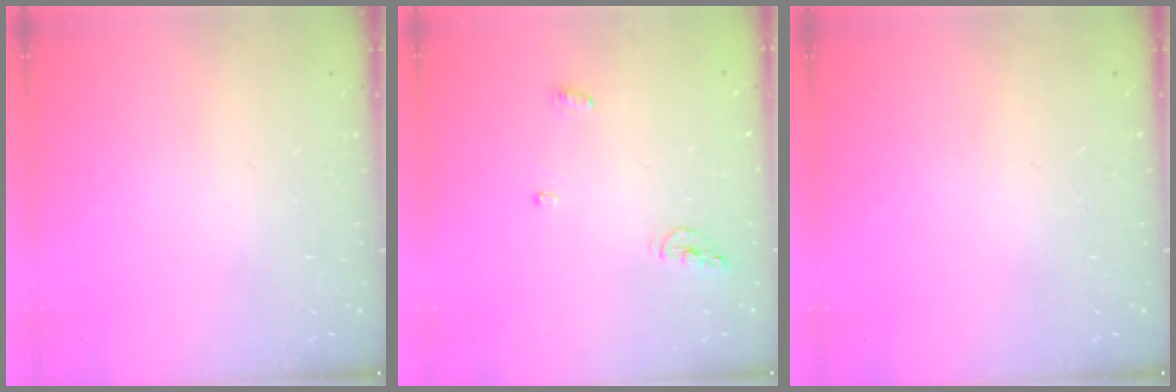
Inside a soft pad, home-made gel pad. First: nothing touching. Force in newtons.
{"total": 5.6, "press": 5.6, "slide": 0.2}
{"total": 0.0}